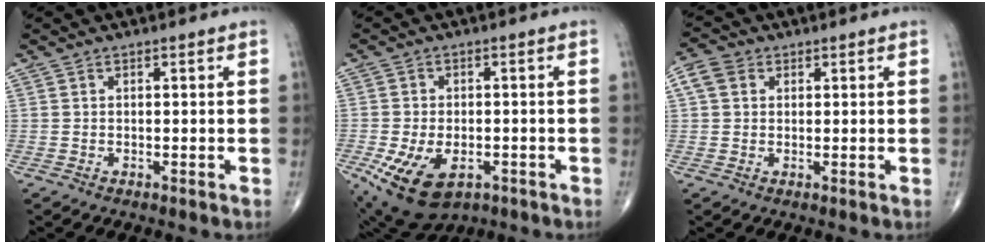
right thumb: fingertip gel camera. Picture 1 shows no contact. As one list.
[{"total": 11.7, "force": [-4.7, 6.8, 8.3], "torque": [-0.153, 0.003, -0.066]}, {"total": 4.1, "force": [1.3, 3.3, 2.0], "torque": [-0.035, 0.010, 0.022]}]